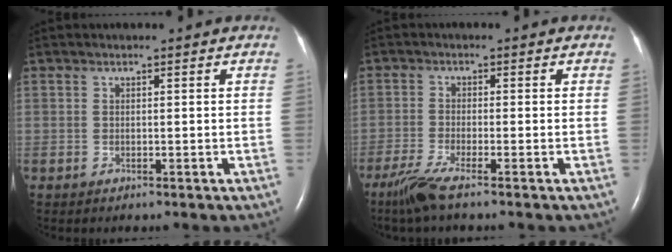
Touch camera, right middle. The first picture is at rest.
{"total": 4.7, "force": [-3.5, -0.2, 3.2], "torque": [-0.074, -0.017, -0.072]}